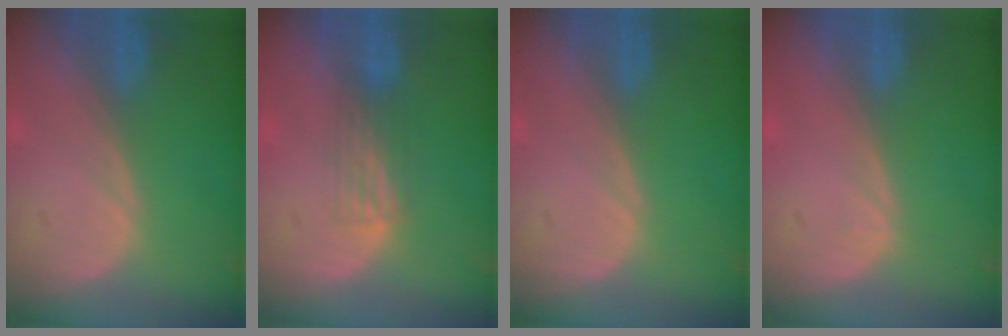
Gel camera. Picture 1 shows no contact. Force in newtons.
{"total": 2.9, "press": 2.6, "slide": 1.2}
{"total": 0.0}
{"total": 0.5, "press": 0.2, "slide": 0.5}